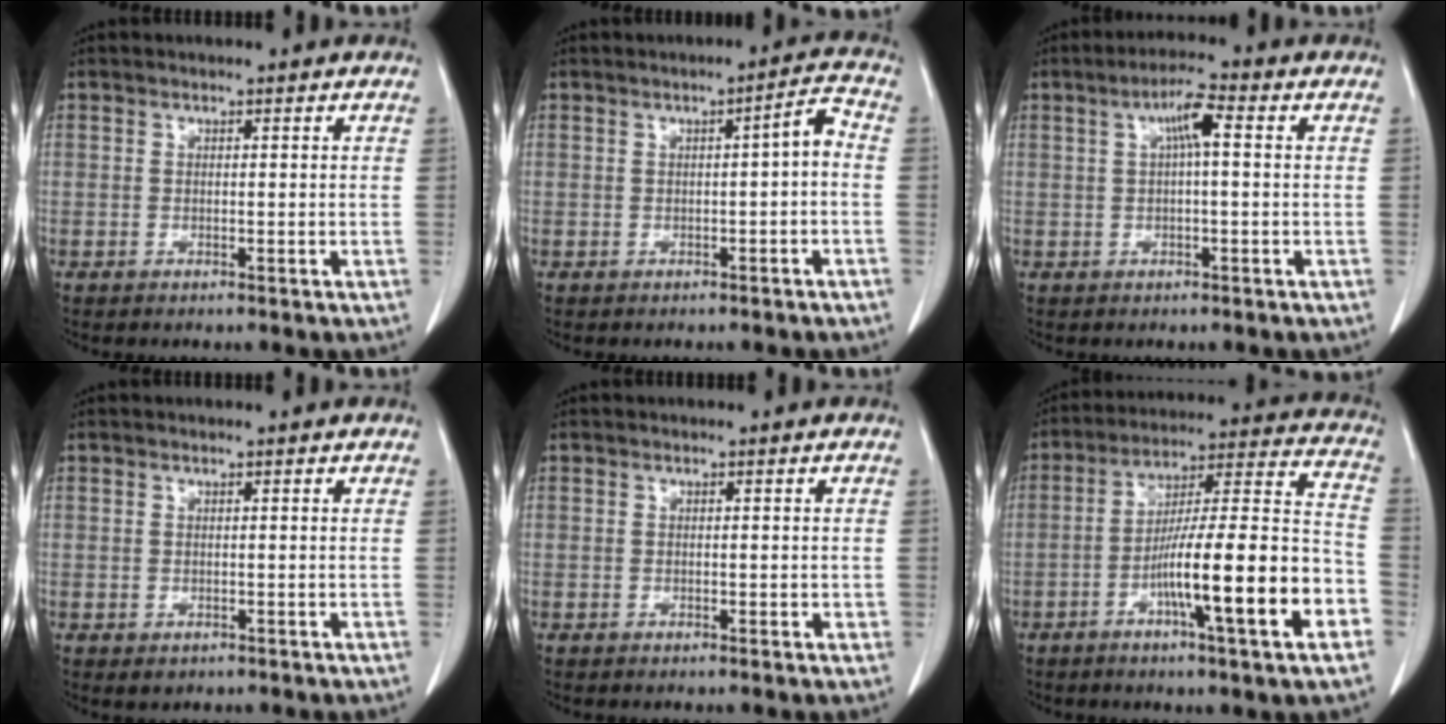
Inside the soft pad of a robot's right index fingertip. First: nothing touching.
{"total": 3.3, "force": [-0.6, 0.4, 3.2], "torque": [-0.044, 0.014, -0.009]}
{"total": 4.4, "force": [0.9, 0.5, 4.3], "torque": [-0.080, 0.013, 0.015]}
{"total": 0.9, "force": [-0.2, 0.8, 0.4], "torque": [-0.006, 0.003, 0.004]}
{"total": 0.7, "force": [-0.1, 0.4, 0.6], "torque": [-0.008, 0.000, 0.001]}
{"total": 19.0, "force": [-6.9, 0.8, 17.7], "torque": [-0.260, 0.008, -0.106]}